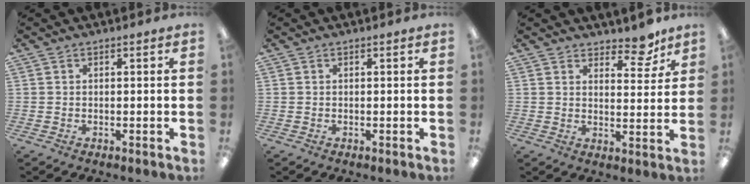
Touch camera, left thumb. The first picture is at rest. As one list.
[{"total": 0.0}, {"total": 7.3, "force": [5.9, 3.0, 3.0], "torque": [-0.019, -0.041, 0.100]}]